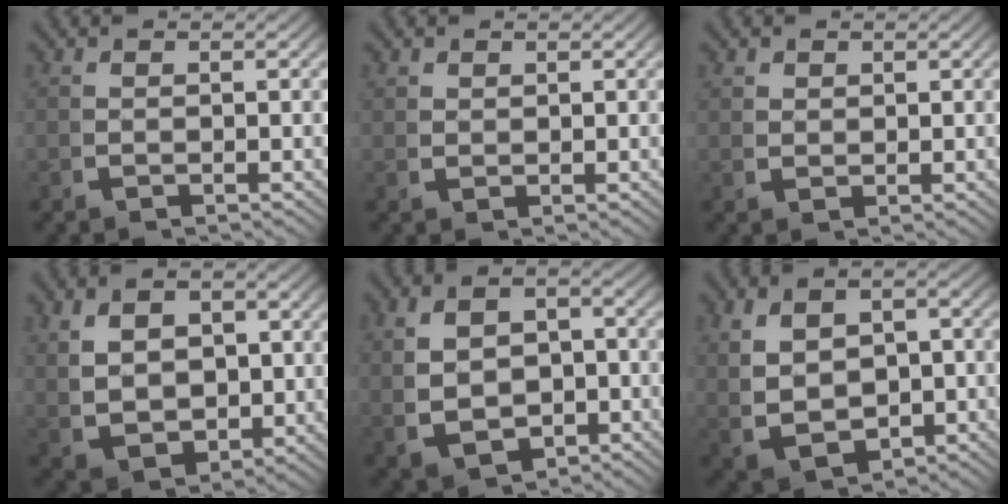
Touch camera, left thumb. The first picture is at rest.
{"total": 1.2, "force": [0.9, 0.7, 0.3], "torque": [0.000, 0.002, 0.021]}
{"total": 1.4, "force": [0.9, 1.0, 0.4], "torque": [-0.002, 0.001, 0.023]}
{"total": 8.8, "force": [0.1, 6.5, 5.9], "torque": [-0.121, -0.034, 0.021]}
{"total": 7.9, "force": [-1.1, 5.9, 5.2], "torque": [-0.085, -0.022, -0.003]}
{"total": 9.0, "force": [-1.0, 6.6, 6.0], "torque": [-0.112, -0.032, 0.004]}